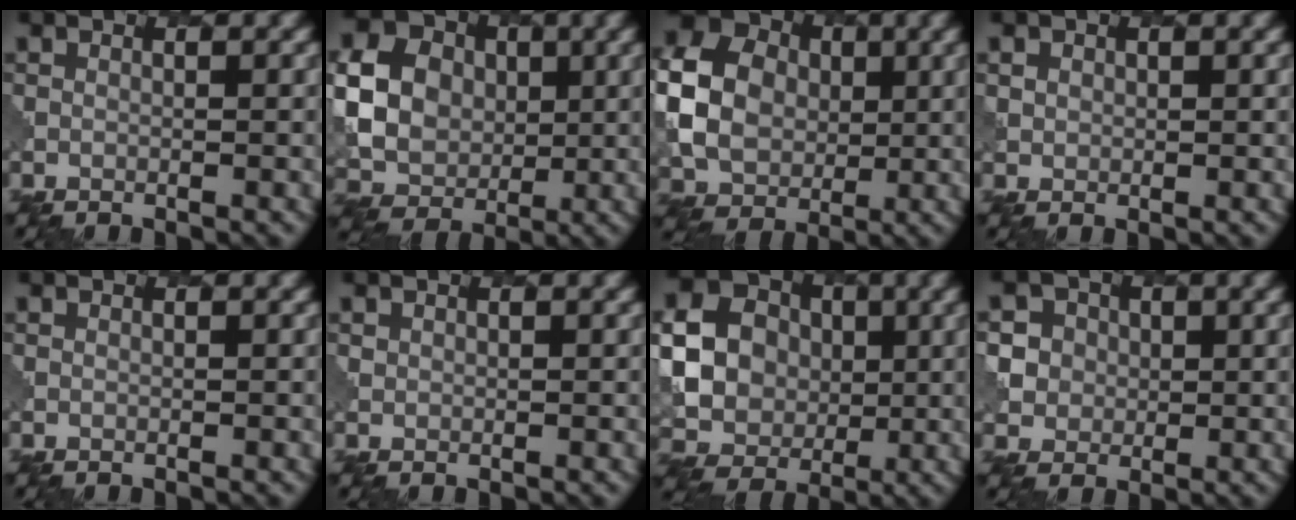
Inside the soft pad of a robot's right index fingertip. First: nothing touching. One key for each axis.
{"total": 9.6, "fx": 1.3, "fy": 8.3, "fz": 4.7, "tx": -0.115, "ty": 0.004, "tz": 0.015}
{"total": 9.3, "fx": 0.7, "fy": 7.8, "fz": 5.0, "tx": -0.117, "ty": 0.002, "tz": -0.001}
{"total": 1.3, "fx": 0.8, "fy": 1.0, "fz": -0.2, "tx": 0.003, "ty": -0.001, "tz": 0.010}
{"total": 0.0}
{"total": 0.8, "fx": 0.4, "fy": 0.7, "fz": 0.0, "tx": 0.002, "ty": -0.001, "tz": 0.006}
{"total": 16.2, "fx": 2.2, "fy": 15.0, "fz": 5.7, "tx": -0.164, "ty": 0.009, "tz": 0.022}
{"total": 5.1, "fx": 1.7, "fy": 4.6, "fz": 1.1, "tx": -0.014, "ty": 0.022, "tz": 0.024}